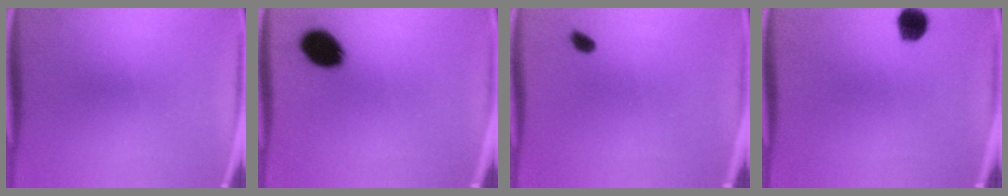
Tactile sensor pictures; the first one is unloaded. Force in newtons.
{"total": 9.8}
{"total": 1.5}
{"total": 5.1}